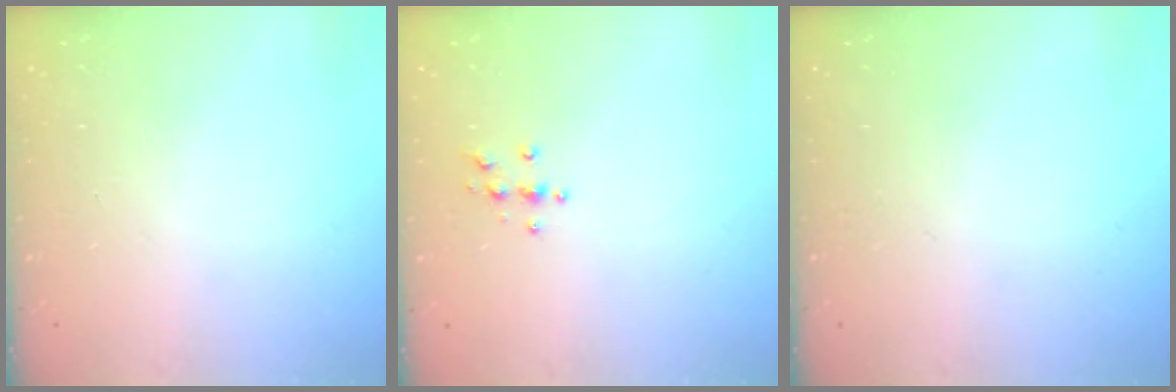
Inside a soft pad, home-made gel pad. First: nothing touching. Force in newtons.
{"total": 3.6, "press": 3.6, "slide": 0.4}
{"total": 0.0}